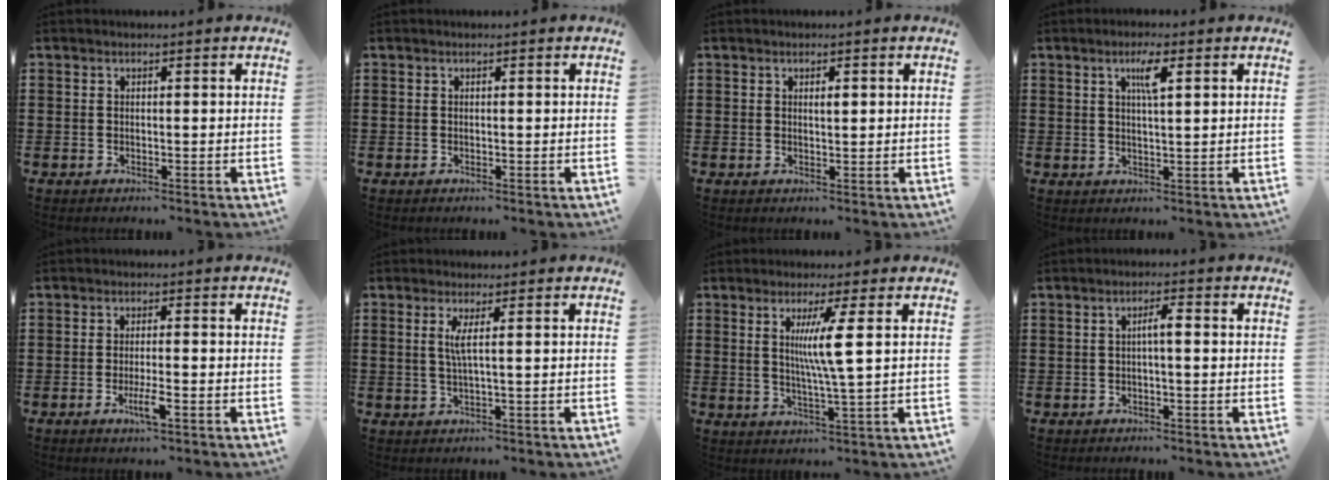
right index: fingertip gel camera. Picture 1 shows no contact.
{"total": 0.0}
{"total": 1.1, "force": [0.3, 0.3, 1.0], "torque": [-0.011, 0.000, 0.003]}
{"total": 3.7, "force": [1.6, 0.7, 3.2], "torque": [-0.061, 0.005, 0.022]}
{"total": 4.0, "force": [-1.7, 0.4, 3.6], "torque": [-0.072, -0.011, -0.033]}
{"total": 2.7, "force": [0.4, -0.4, 2.6], "torque": [-0.052, -0.007, 0.005]}
{"total": 6.3, "force": [1.5, -0.6, 6.0], "torque": [-0.119, -0.009, 0.020]}
{"total": 2.3, "force": [-0.2, 0.4, 2.3], "torque": [-0.044, 0.004, -0.006]}